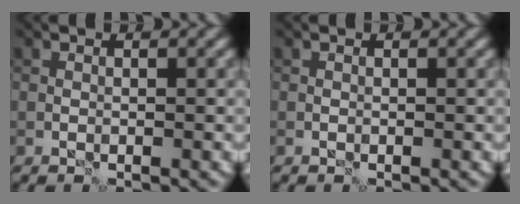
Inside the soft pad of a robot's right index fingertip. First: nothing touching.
{"total": 0.0}